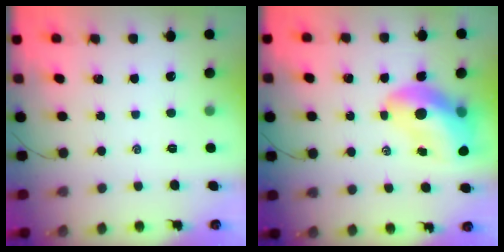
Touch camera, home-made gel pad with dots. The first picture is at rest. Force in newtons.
{"total": 12.7, "press": 12.1, "slide": 3.8}